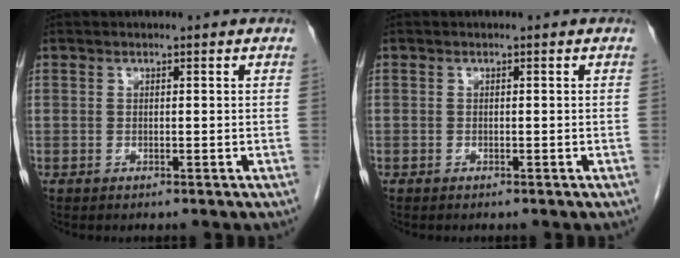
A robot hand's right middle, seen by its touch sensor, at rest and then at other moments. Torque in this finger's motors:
{"motor_torque": [0.62, -0.68, -0.03, -0.21]}